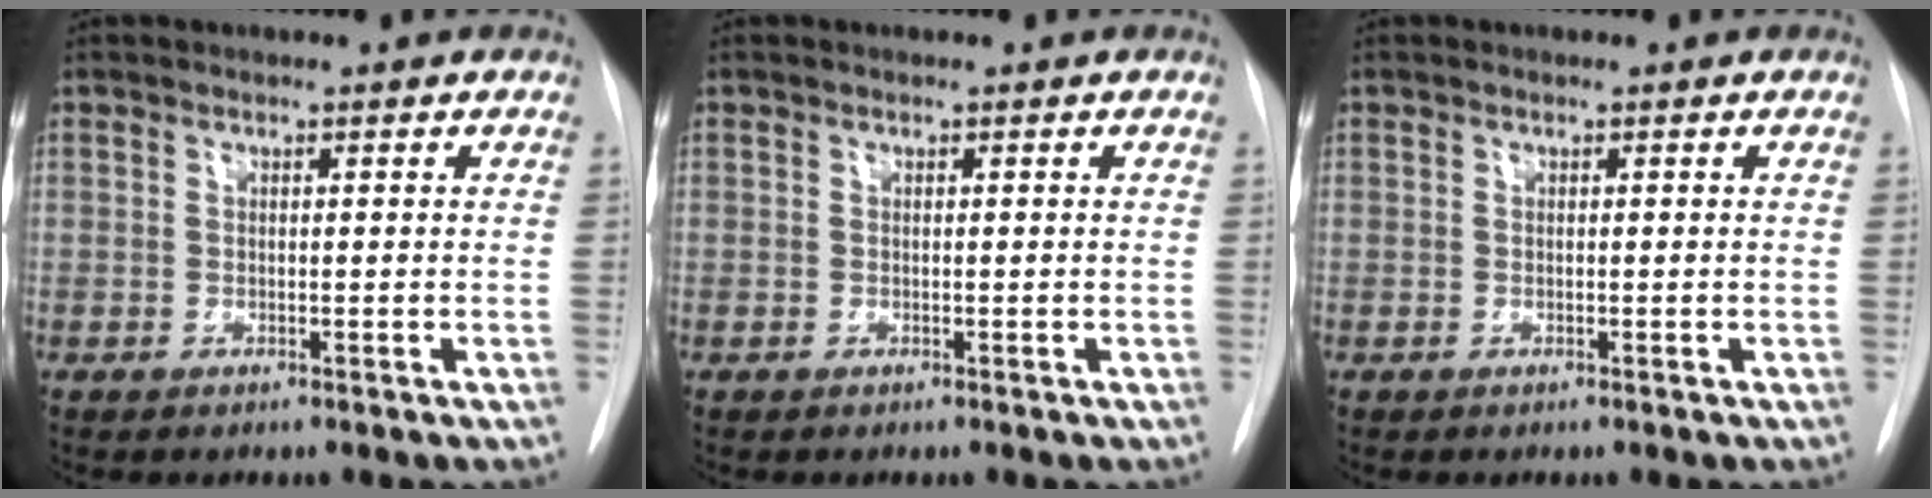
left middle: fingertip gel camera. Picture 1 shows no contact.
{"total": 0.0}
{"total": 0.0}